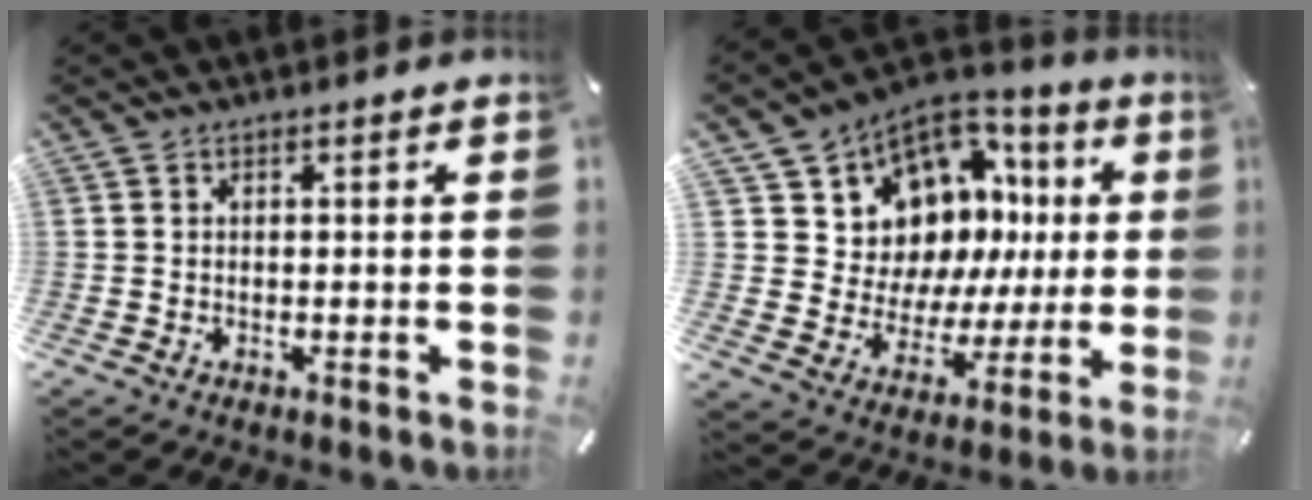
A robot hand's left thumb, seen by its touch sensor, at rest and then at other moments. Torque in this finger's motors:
{"motor_torque": [2.52, 2.49, 0.60, -0.05, 0.07]}